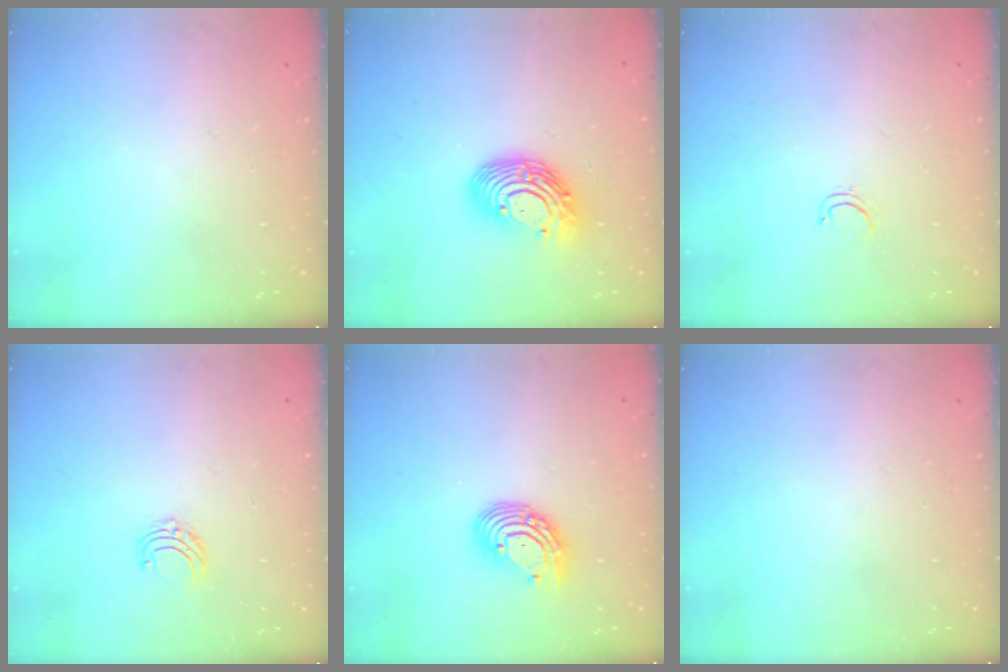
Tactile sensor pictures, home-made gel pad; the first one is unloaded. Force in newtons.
{"total": 13.2, "press": 13.2, "slide": 0.8}
{"total": 2.6, "press": 2.5, "slide": 0.4}
{"total": 5.3, "press": 5.3, "slide": 0.5}
{"total": 9.4, "press": 9.3, "slide": 1.1}
{"total": 0.0}